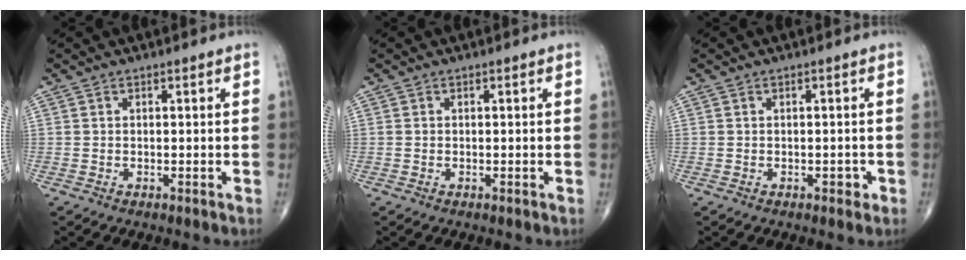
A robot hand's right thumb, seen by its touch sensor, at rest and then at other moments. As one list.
[{"total": 0.0}, {"total": 1.3, "force": [-0.6, 0.9, 0.9], "torque": [-0.003, 0.002, -0.009]}]